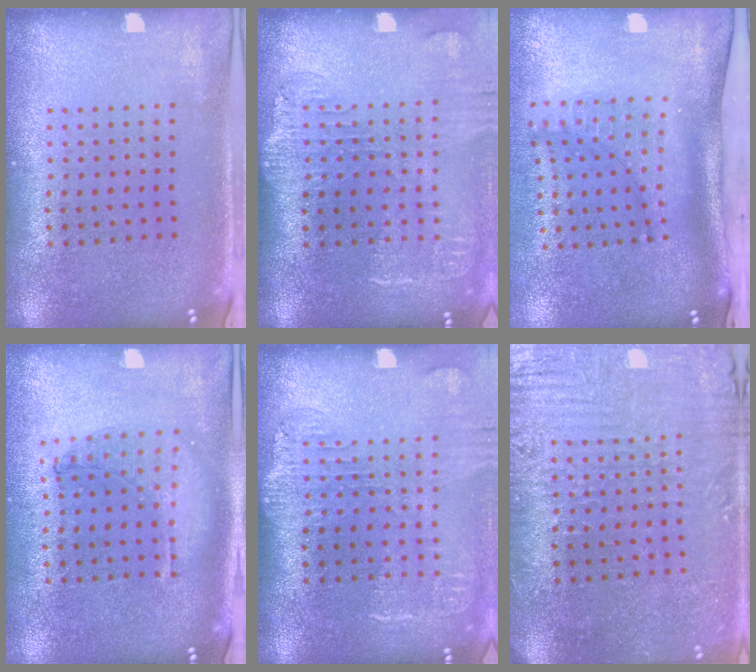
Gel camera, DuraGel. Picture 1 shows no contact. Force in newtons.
{"total": 1.9, "press": 1.6, "slide": 1.1}
{"total": 2.0, "press": 1.5, "slide": 1.3}
{"total": 1.0, "press": 0.9, "slide": 0.3}
{"total": 1.9, "press": 1.6, "slide": 1.1}
{"total": 4.1, "press": 3.8, "slide": 1.4}